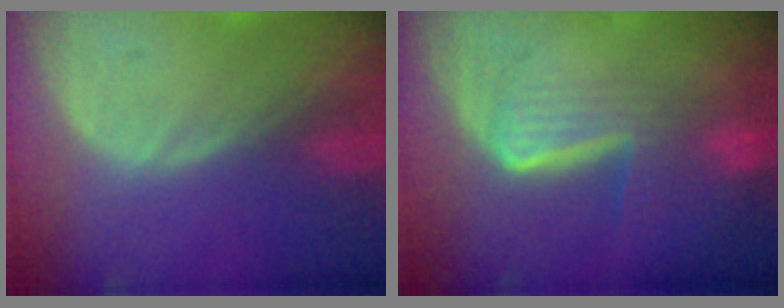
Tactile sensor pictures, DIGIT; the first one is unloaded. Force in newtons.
{"total": 6.7, "press": 5.7, "slide": 3.6}